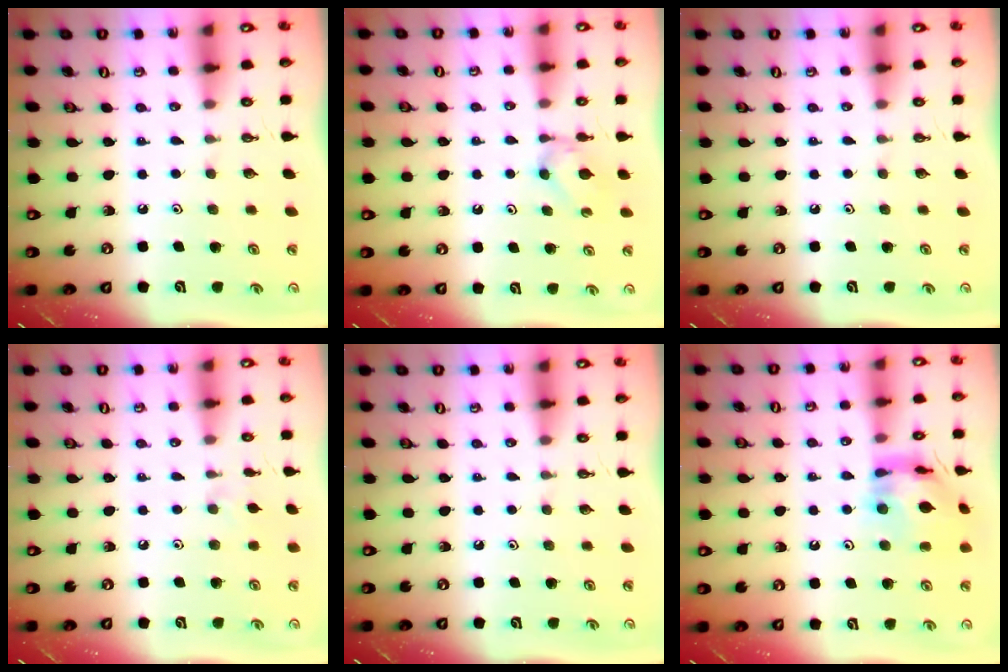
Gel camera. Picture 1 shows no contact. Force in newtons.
{"total": 4.0, "press": 4.0, "slide": 0.6}
{"total": 0.0}
{"total": 2.7, "press": 2.7, "slide": 0.4}
{"total": 0.0}
{"total": 11.0, "press": 11.0, "slide": 1.2}